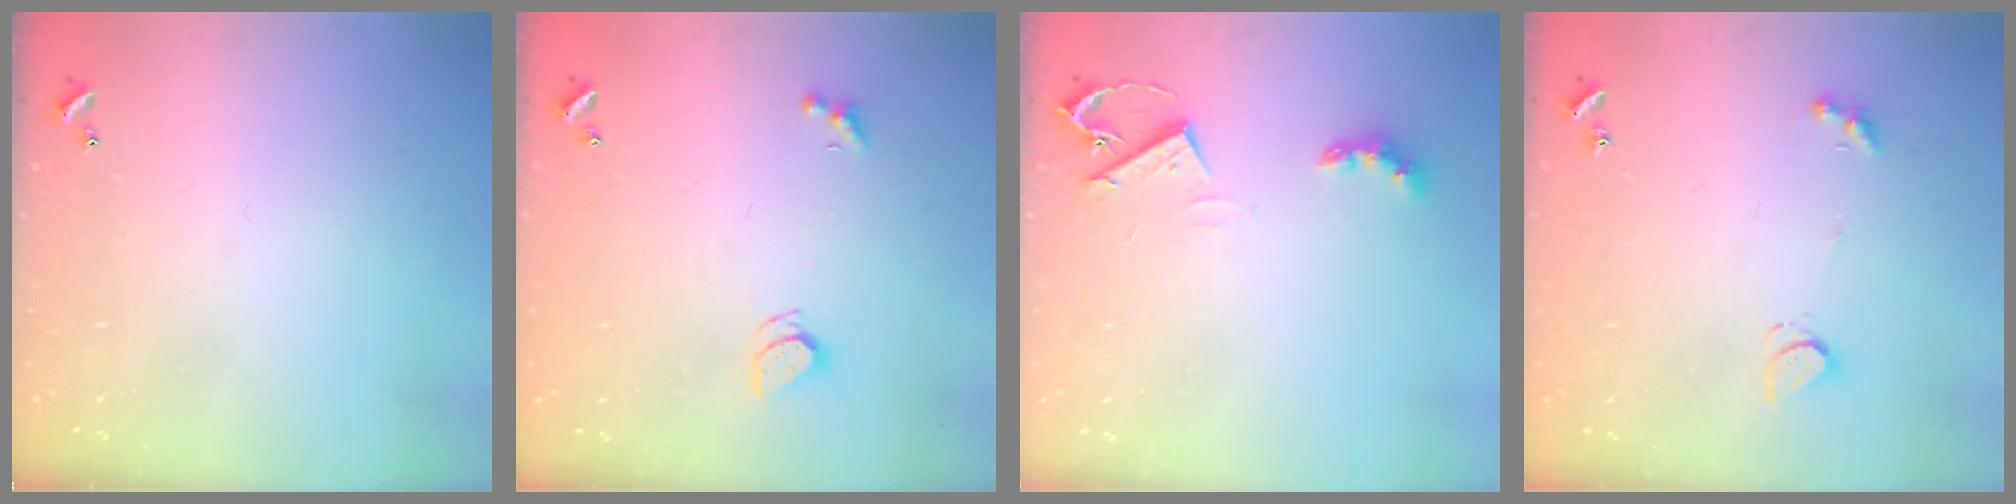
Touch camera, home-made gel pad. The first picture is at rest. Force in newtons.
{"total": 2.5, "press": 2.4, "slide": 0.6}
{"total": 4.6, "press": 4.5, "slide": 0.6}
{"total": 1.4, "press": 1.2, "slide": 0.6}